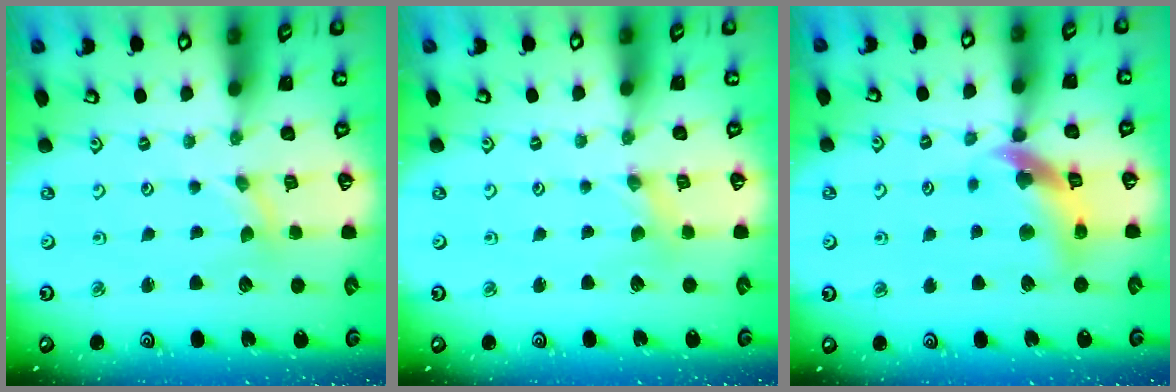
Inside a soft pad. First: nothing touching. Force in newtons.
{"total": 0.0}
{"total": 12.8, "press": 12.6, "slide": 1.7}